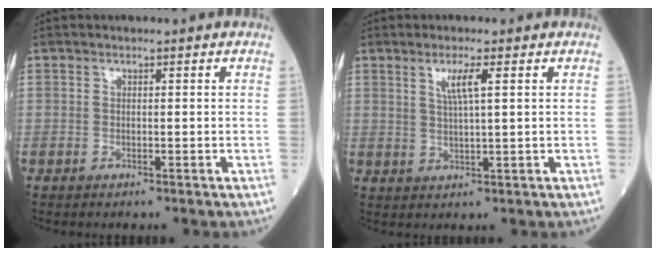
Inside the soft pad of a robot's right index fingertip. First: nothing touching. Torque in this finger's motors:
{"motor_torque": [0.11, 0.07, 0.07, 0.03]}